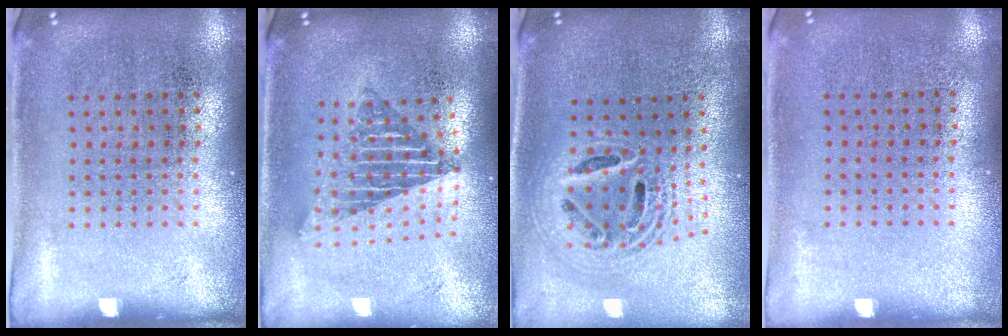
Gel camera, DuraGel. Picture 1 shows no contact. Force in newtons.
{"total": 1.8, "press": 1.4, "slide": 1.1}
{"total": 2.1, "press": 1.7, "slide": 1.3}
{"total": 0.0}